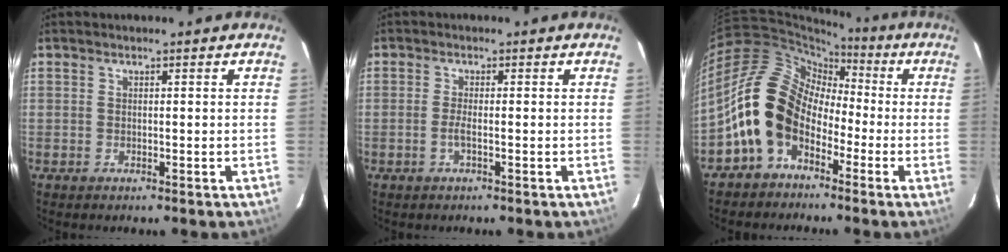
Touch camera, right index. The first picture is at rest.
{"total": 1.6, "force": [-0.7, -0.2, 1.4], "torque": [-0.029, -0.001, -0.014]}
{"total": 13.0, "force": [-4.9, 9.8, 7.0], "torque": [-0.137, 0.022, -0.095]}